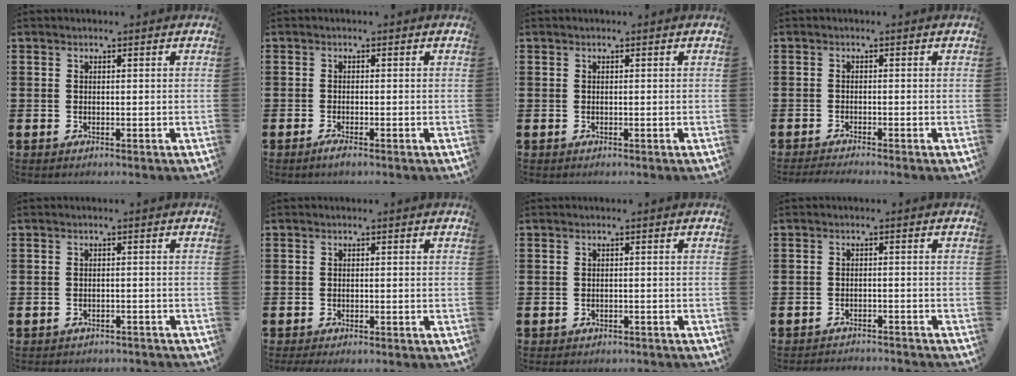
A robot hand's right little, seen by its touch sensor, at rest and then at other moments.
{"total": 1.1, "force": [-0.6, 0.1, 0.9], "torque": [-0.015, -0.003, -0.012]}
{"total": 0.0}
{"total": 1.1, "force": [-0.9, -0.1, 0.5], "torque": [-0.007, -0.001, -0.018]}
{"total": 1.2, "force": [-1.2, 0.1, -0.1], "torque": [-0.003, 0.002, -0.026]}
{"total": 0.7, "force": [-0.7, 0.0, 0.4], "torque": [-0.007, -0.002, -0.013]}
{"total": 0.8, "force": [-0.8, 0.1, 0.0], "torque": [-0.002, -0.001, -0.017]}
{"total": 1.8, "force": [-1.8, -0.1, -0.1], "torque": [-0.002, 0.003, -0.038]}